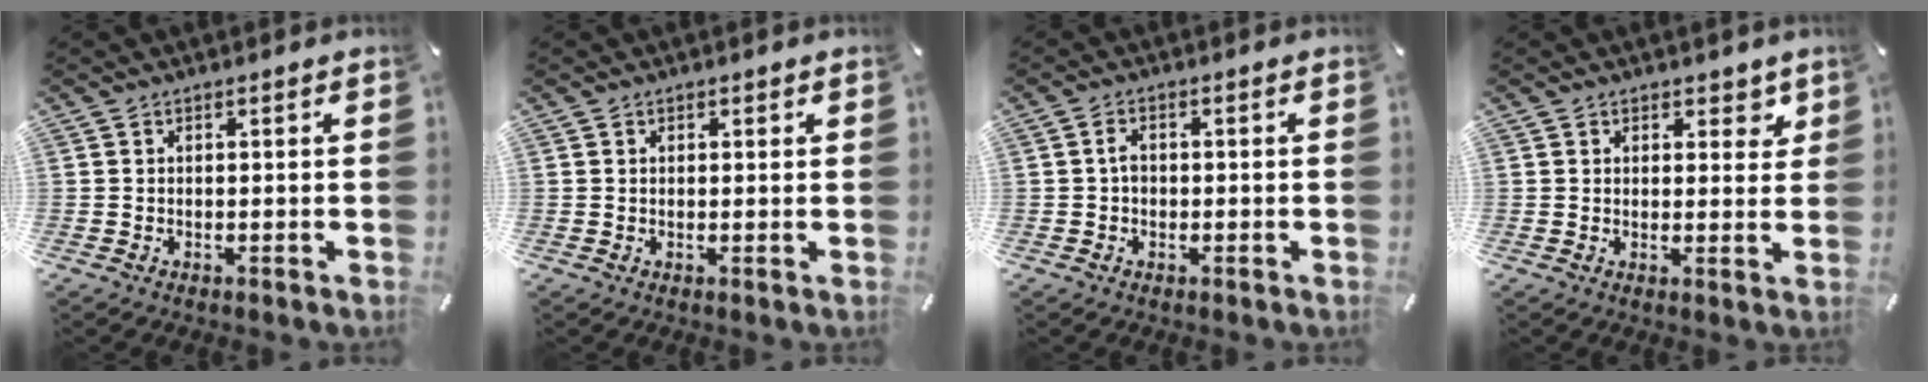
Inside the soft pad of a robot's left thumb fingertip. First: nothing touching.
{"total": 0.8, "force": [0.4, 0.7, 0.1], "torque": [0.006, -0.001, 0.006]}
{"total": 2.1, "force": [-0.1, 1.5, 1.4], "torque": [-0.027, 0.005, -0.004]}
{"total": 3.8, "force": [2.3, 2.8, 1.3], "torque": [0.008, -0.010, 0.033]}